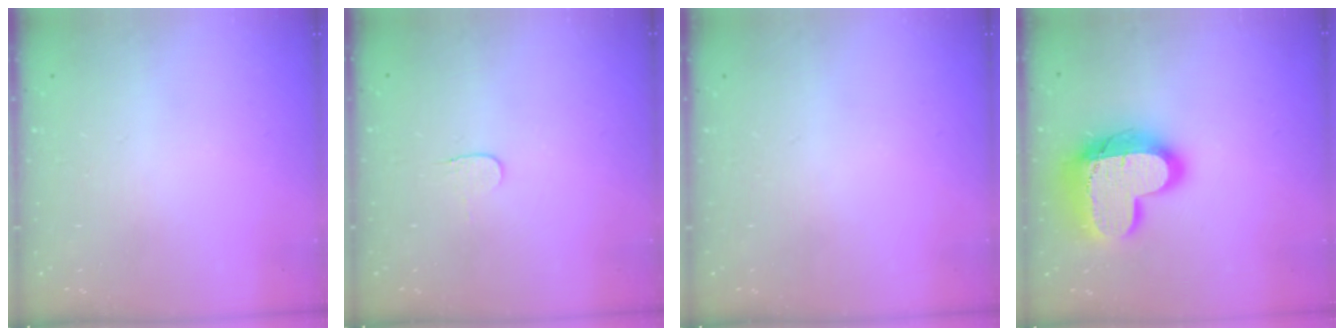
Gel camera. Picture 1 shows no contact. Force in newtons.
{"total": 3.9, "press": 3.8, "slide": 0.4}
{"total": 0.0}
{"total": 19.1, "press": 19.0, "slide": 1.5}